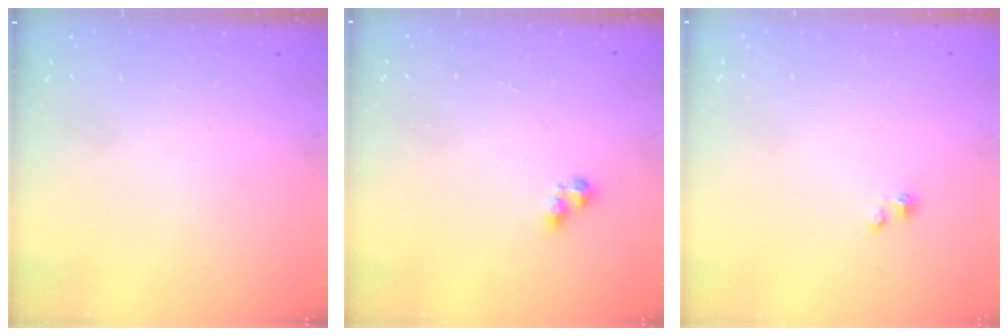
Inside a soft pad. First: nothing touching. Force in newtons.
{"total": 3.0, "press": 2.9, "slide": 0.5}
{"total": 1.5, "press": 1.5, "slide": 0.0}